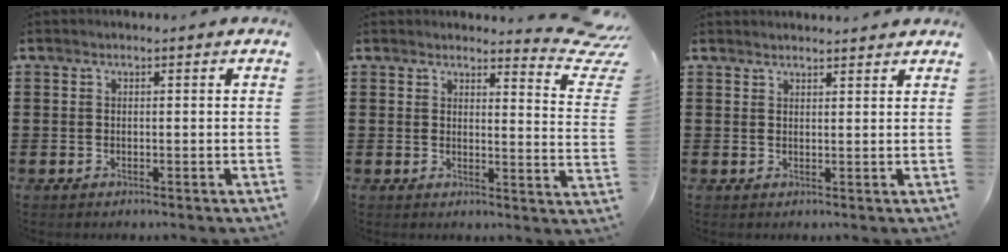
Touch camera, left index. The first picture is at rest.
{"total": 4.5, "force": [4.1, 0.5, 1.9], "torque": [-0.023, -0.030, 0.066]}
{"total": 1.7, "force": [1.7, 0.3, -0.3], "torque": [0.001, 0.001, 0.033]}